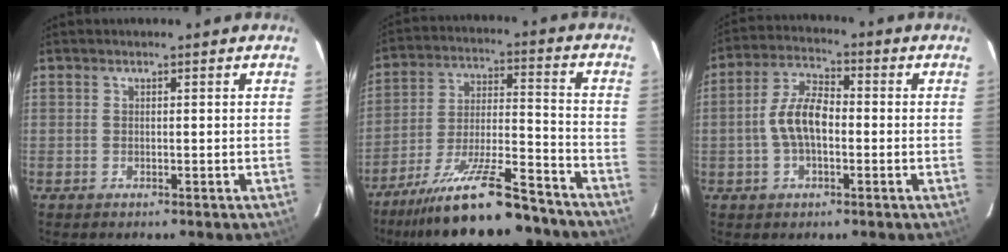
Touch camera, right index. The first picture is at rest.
{"total": 20.8, "force": [-17.2, 4.0, 11.0], "torque": [-0.204, -0.023, -0.264]}
{"total": 8.0, "force": [-1.2, 4.0, 6.8], "torque": [-0.137, 0.016, -0.023]}